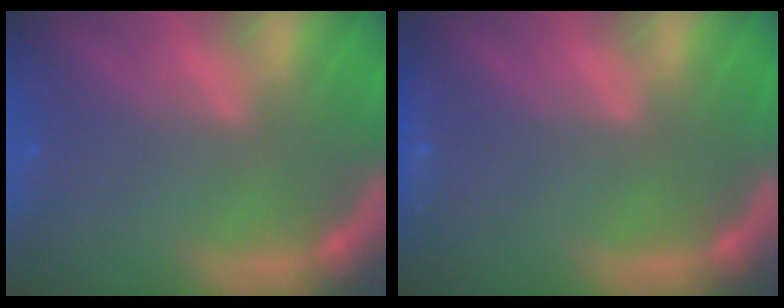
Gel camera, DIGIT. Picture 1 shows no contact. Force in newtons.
{"total": 0.9}